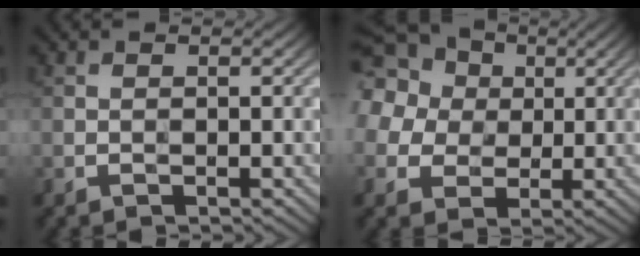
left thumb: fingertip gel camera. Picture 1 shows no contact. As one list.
[{"total": 18.3, "force": [6.1, 15.0, 8.4], "torque": [-0.260, 0.024, 0.090]}]